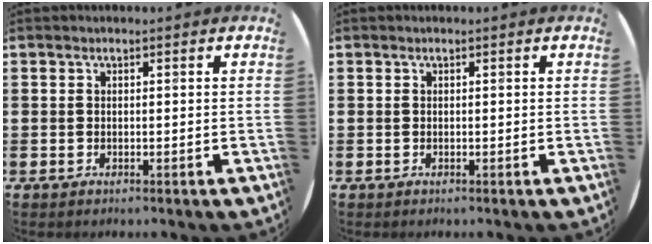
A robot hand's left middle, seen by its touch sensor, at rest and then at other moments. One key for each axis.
{"total": 0.0}